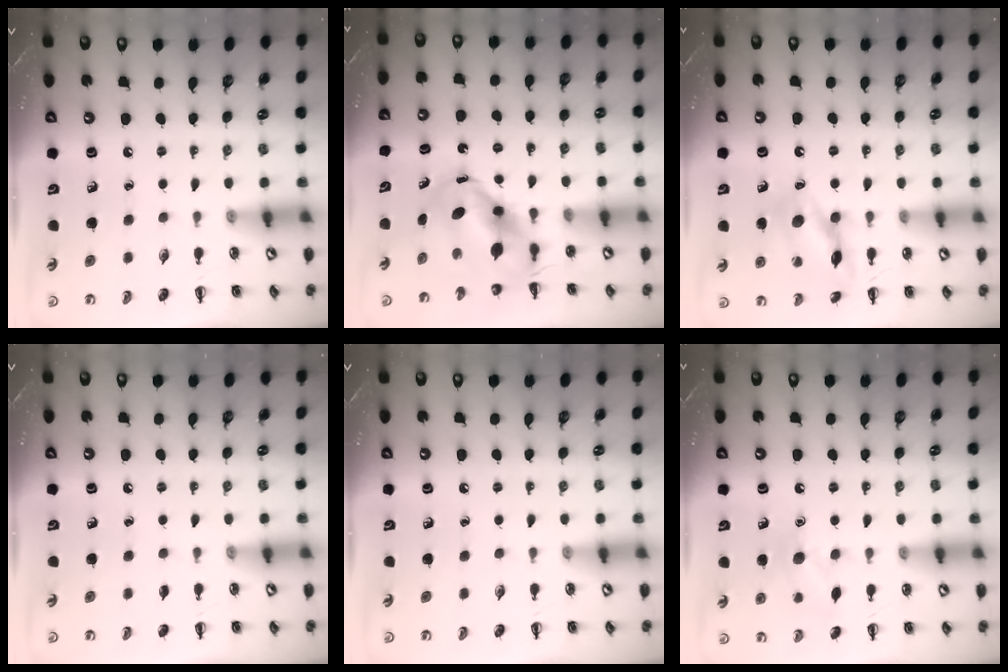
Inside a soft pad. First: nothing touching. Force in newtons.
{"total": 7.2, "press": 6.8, "slide": 2.4}
{"total": 13.4, "press": 13.4, "slide": 0.9}
{"total": 0.0}
{"total": 0.0}
{"total": 9.0, "press": 9.0, "slide": 0.9}